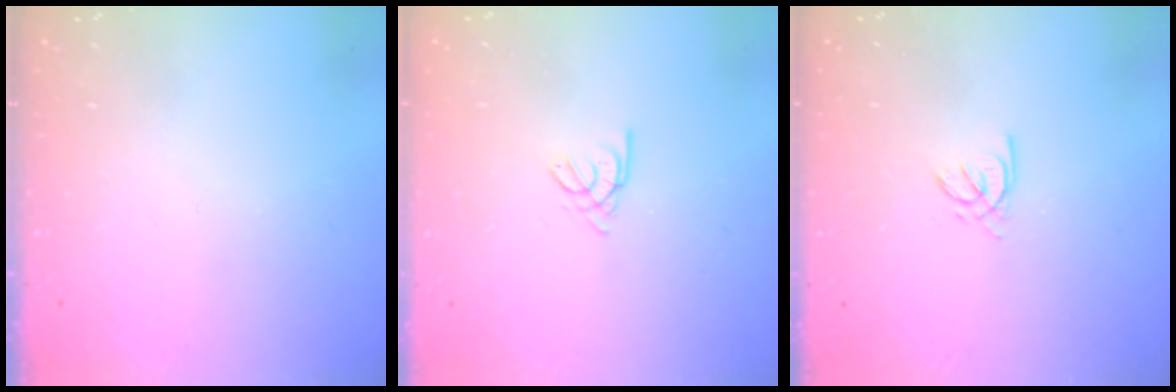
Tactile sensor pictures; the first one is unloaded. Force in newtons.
{"total": 2.3, "press": 2.3, "slide": 0.5}
{"total": 2.2, "press": 2.2, "slide": 0.2}